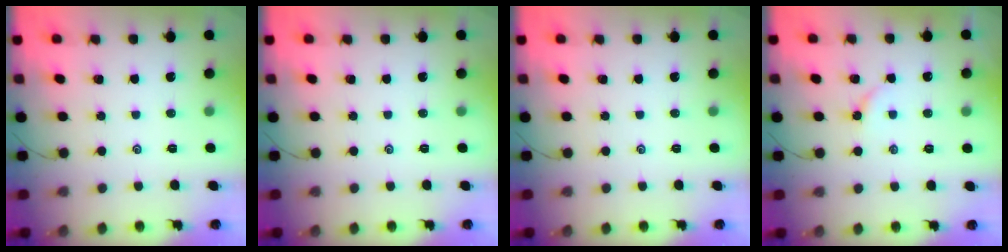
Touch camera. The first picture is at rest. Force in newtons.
{"total": 0.0}
{"total": 0.0}
{"total": 3.3, "press": 3.3, "slide": 0.4}